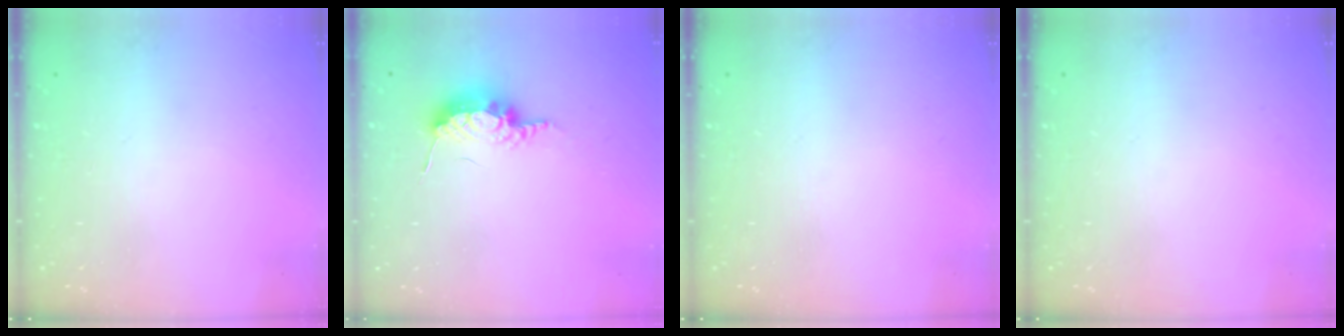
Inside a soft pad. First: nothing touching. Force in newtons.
{"total": 8.6, "press": 8.1, "slide": 2.7}
{"total": 0.0}
{"total": 0.0}